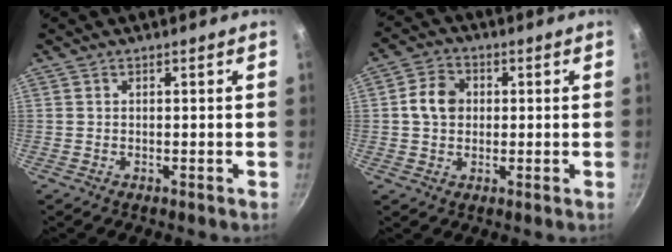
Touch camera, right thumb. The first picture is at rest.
{"total": 6.5, "force": [0.6, 5.3, 3.6], "torque": [-0.046, 0.014, 0.000]}